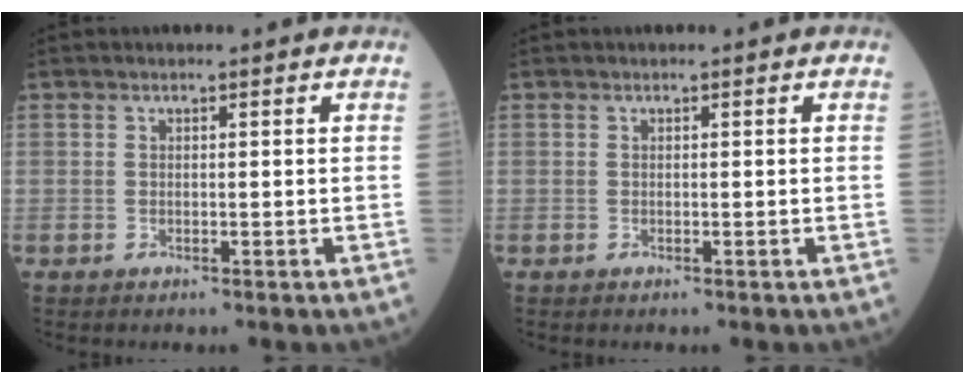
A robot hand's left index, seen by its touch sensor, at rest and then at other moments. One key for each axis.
{"total": 0.0}